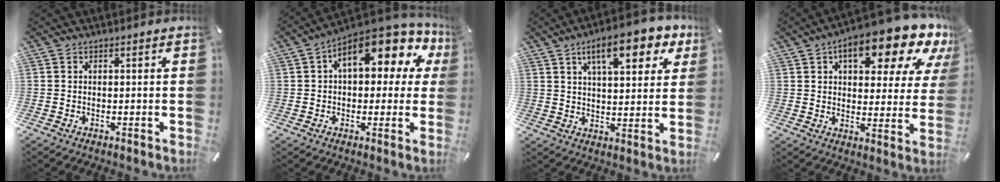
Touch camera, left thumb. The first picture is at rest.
{"total": 14.5, "force": [6.6, 7.1, 10.8], "torque": [-0.154, -0.039, 0.110]}
{"total": 13.8, "force": [7.8, 5.5, 10.0], "torque": [-0.152, -0.020, 0.130]}
{"total": 17.8, "force": [10.8, 7.3, 12.2], "torque": [-0.164, -0.061, 0.169]}